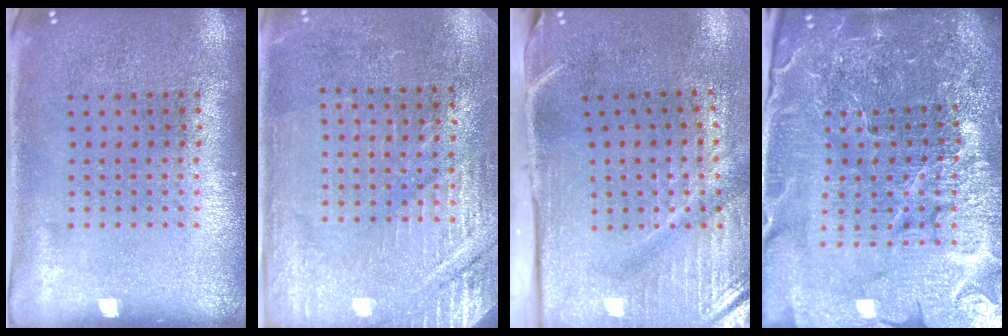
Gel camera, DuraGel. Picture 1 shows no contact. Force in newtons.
{"total": 2.8, "press": 2.8, "slide": 0.4}
{"total": 5.0, "press": 4.1, "slide": 2.8}
{"total": 6.3, "press": 5.6, "slide": 3.0}